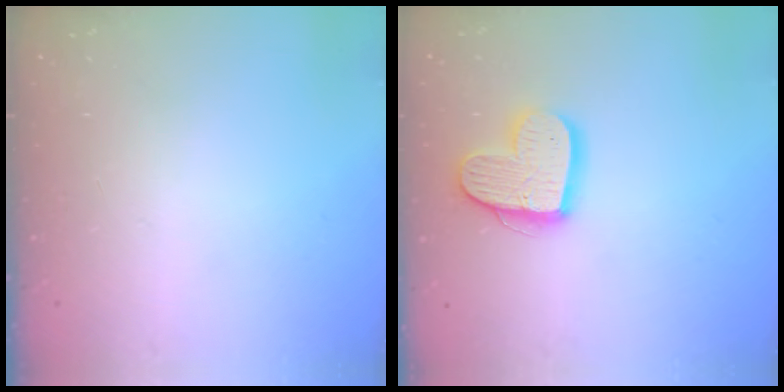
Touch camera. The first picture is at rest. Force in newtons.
{"total": 14.1, "press": 14.0, "slide": 1.1}